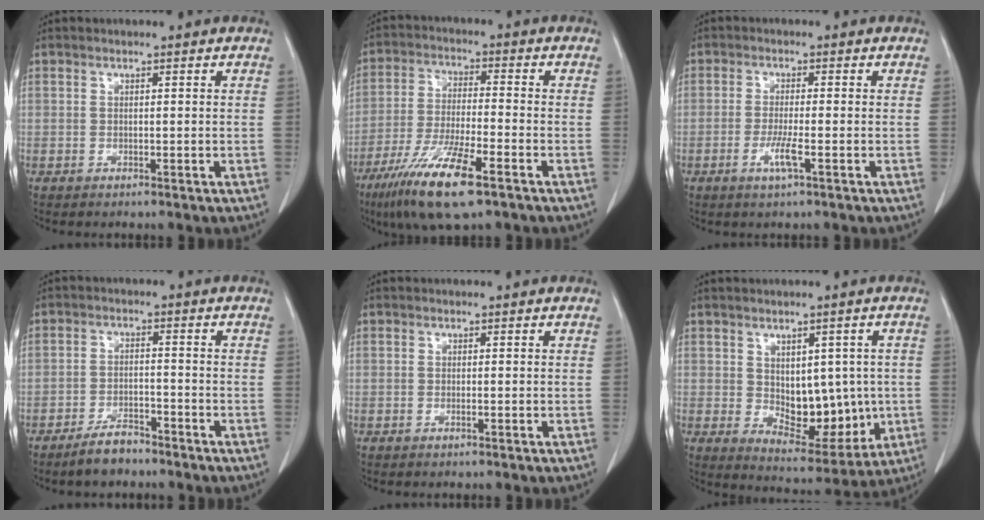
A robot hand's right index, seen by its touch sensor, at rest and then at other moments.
{"total": 12.3, "force": [-7.3, 1.6, 9.8], "torque": [-0.194, -0.028, -0.130]}
{"total": 3.5, "force": [-1.4, 0.0, 3.2], "torque": [-0.064, -0.007, -0.028]}
{"total": 4.5, "force": [-3.8, 1.6, 1.9], "torque": [-0.040, 0.000, -0.065]}
{"total": 0.0}
{"total": 10.3, "force": [-0.1, 5.8, 8.5], "torque": [-0.110, -0.002, 0.022]}